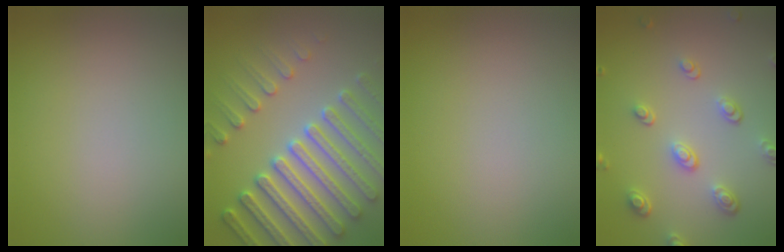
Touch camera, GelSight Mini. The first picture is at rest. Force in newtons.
{"total": 7.6, "press": 7.4, "slide": 2.0}
{"total": 0.0}
{"total": 3.6, "press": 2.7, "slide": 2.4}